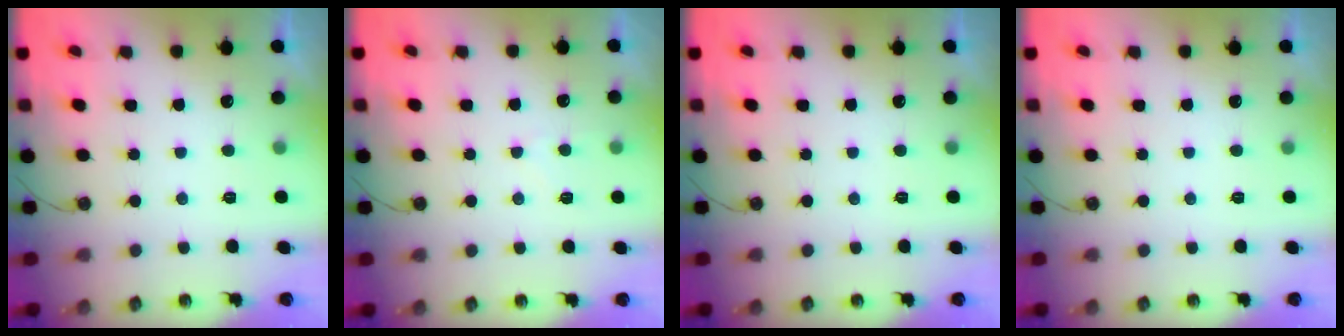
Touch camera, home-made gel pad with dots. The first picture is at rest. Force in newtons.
{"total": 3.8, "press": 3.8, "slide": 0.5}
{"total": 0.0}
{"total": 1.0, "press": 0.4, "slide": 1.0}